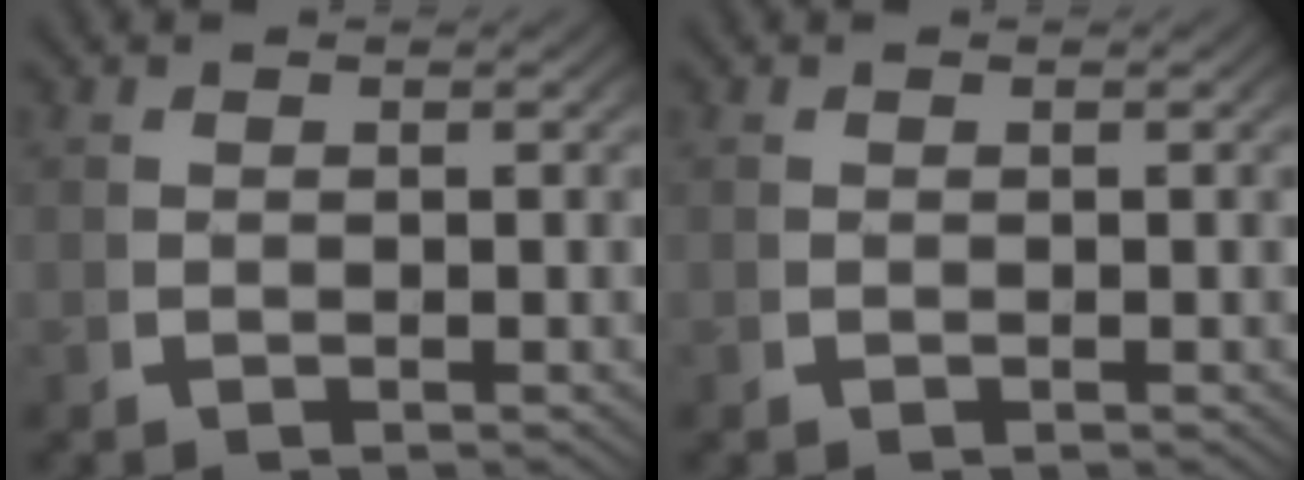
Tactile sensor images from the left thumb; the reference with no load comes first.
{"total": 0.0}